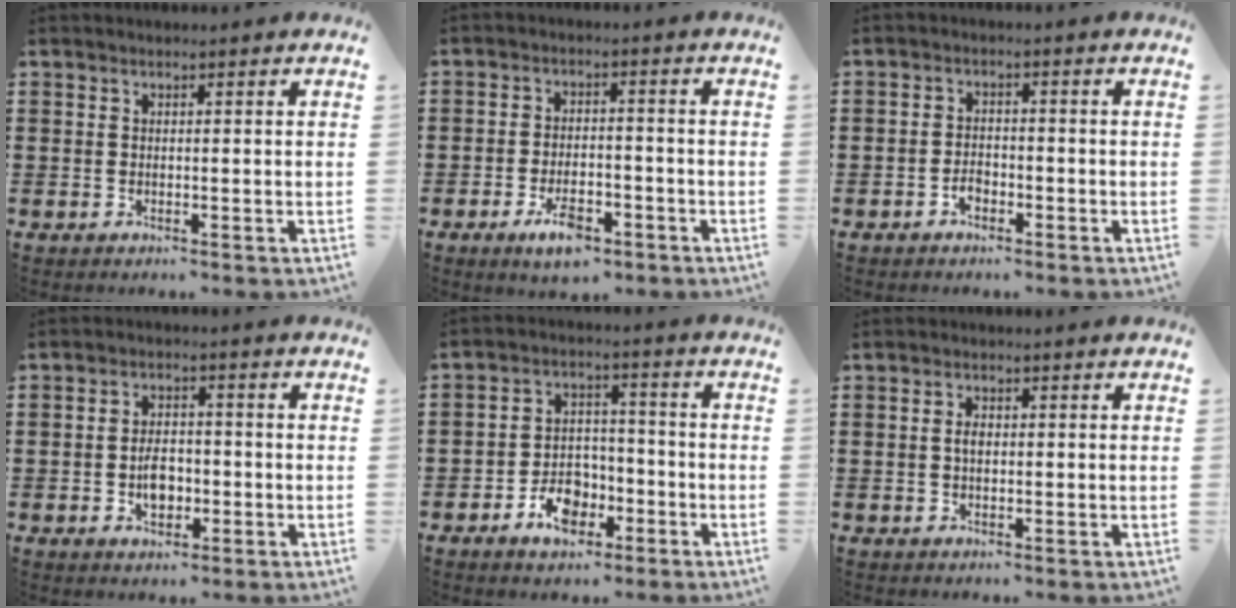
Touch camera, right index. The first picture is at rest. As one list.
[{"total": 5.7, "force": [-3.4, 2.2, 3.9], "torque": [-0.073, 0.006, -0.061]}, {"total": 2.0, "force": [-1.2, 1.2, 1.0], "torque": [-0.023, 0.001, -0.025]}, {"total": 4.4, "force": [-1.0, 2.7, 3.2], "torque": [-0.053, 0.003, -0.019]}, {"total": 6.9, "force": [-3.4, 4.6, 3.8], "torque": [-0.052, 0.012, -0.064]}, {"total": 1.8, "force": [0.1, 0.9, 1.5], "torque": [-0.031, 0.005, 0.000]}]